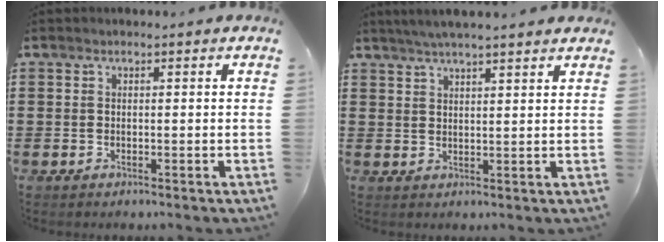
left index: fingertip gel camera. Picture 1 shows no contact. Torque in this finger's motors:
{"motor_torque": [1.06, -1.08, 0.24, 0.16]}